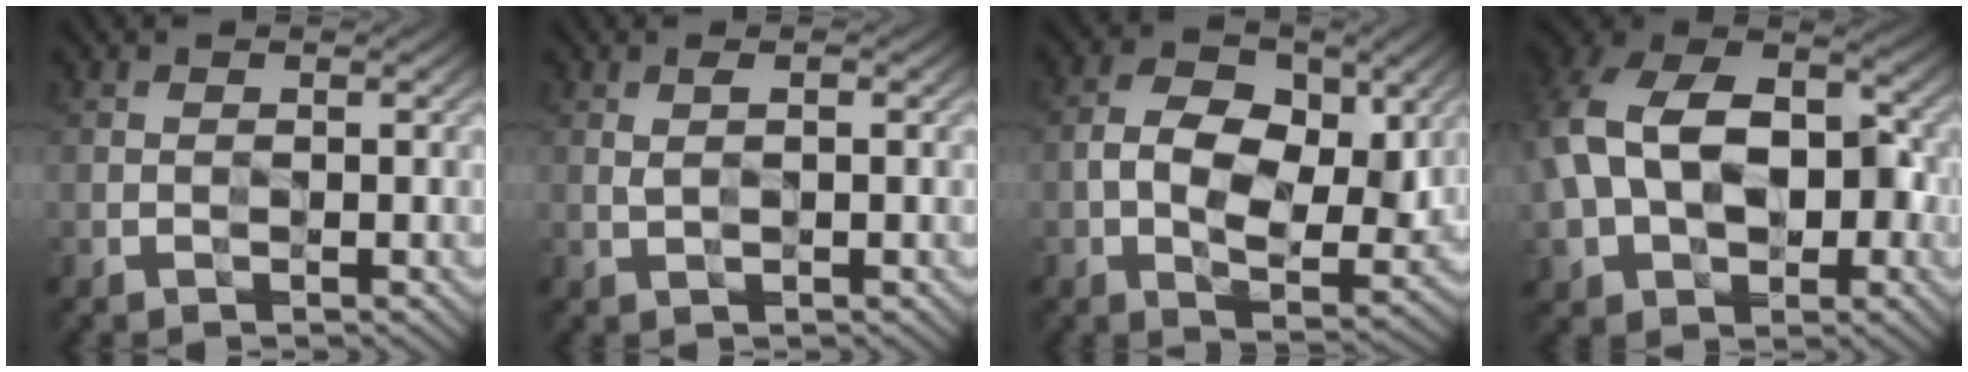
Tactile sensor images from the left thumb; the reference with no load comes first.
{"total": 1.2, "force": [0.6, 0.3, 1.0], "torque": [-0.020, 0.000, 0.012]}
{"total": 8.3, "force": [1.1, 5.2, 6.3], "torque": [-0.121, -0.010, 0.017]}
{"total": 15.2, "force": [-0.3, 10.6, 10.9], "torque": [-0.229, 0.002, 0.010]}